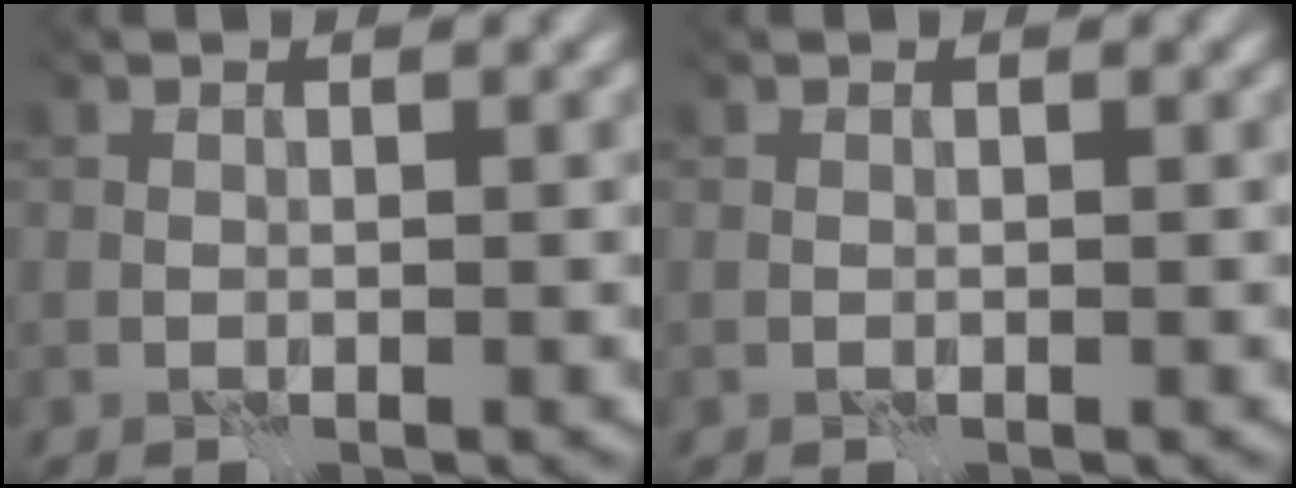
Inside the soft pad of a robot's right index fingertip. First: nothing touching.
{"total": 0.0}